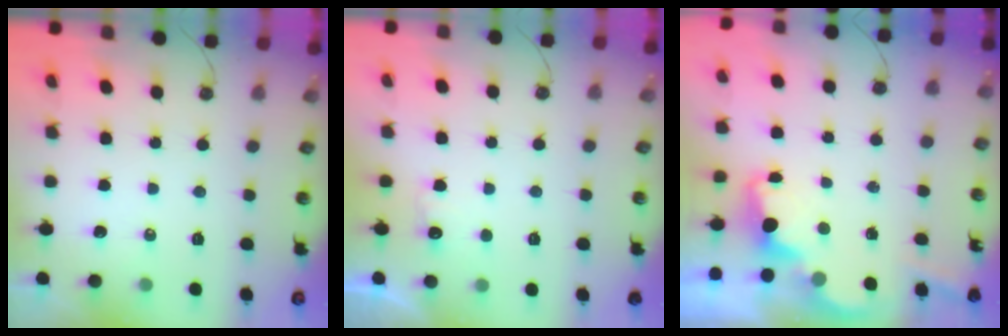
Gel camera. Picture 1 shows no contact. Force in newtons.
{"total": 4.7, "press": 4.5, "slide": 1.3}
{"total": 3.6, "press": 3.5, "slide": 0.7}